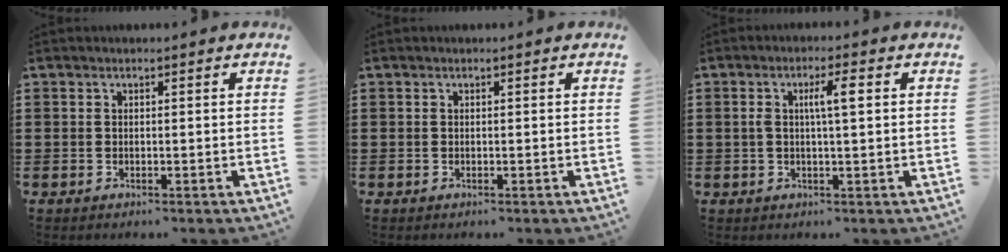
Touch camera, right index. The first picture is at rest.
{"total": 0.0}
{"total": 4.0, "force": [0.8, 0.7, 3.9], "torque": [-0.075, 0.006, 0.008]}